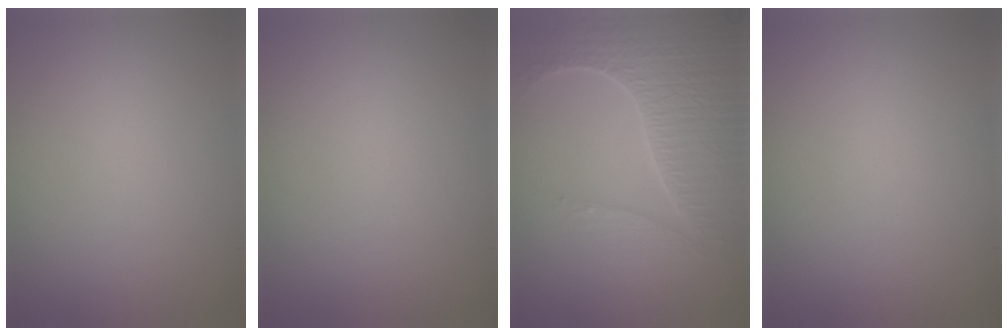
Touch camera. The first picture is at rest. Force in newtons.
{"total": 0.0}
{"total": 5.1, "press": 4.4, "slide": 2.6}
{"total": 0.0}